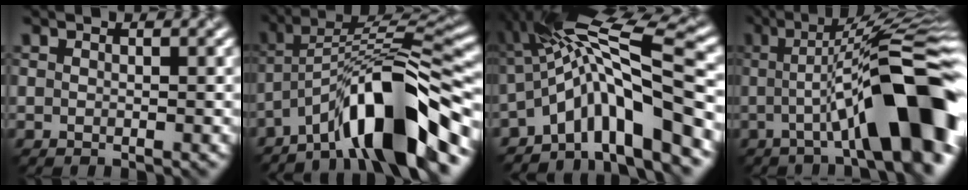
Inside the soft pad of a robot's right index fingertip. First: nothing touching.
{"total": 10.8, "force": [-7.1, 2.0, 8.0], "torque": [-0.114, 0.022, -0.129]}
{"total": 10.0, "force": [-3.5, 2.1, 9.1], "torque": [-0.135, 0.019, -0.067]}
{"total": 12.9, "force": [-2.2, 2.6, 12.5], "torque": [-0.157, 0.017, -0.043]}